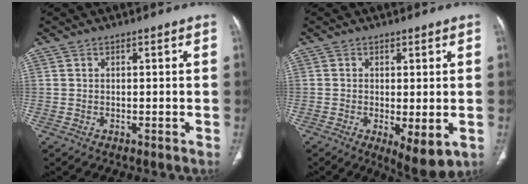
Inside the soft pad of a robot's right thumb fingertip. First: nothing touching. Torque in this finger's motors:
{"motor_torque": [-0.26, -0.13, -0.31, 0.12, 0.01]}